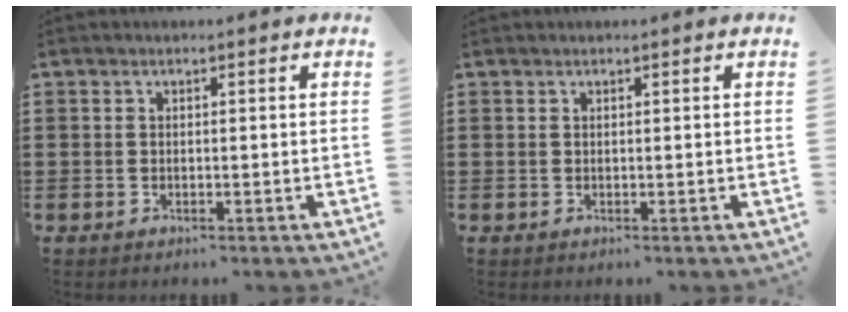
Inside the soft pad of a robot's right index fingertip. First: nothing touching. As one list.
[{"total": 0.0}]